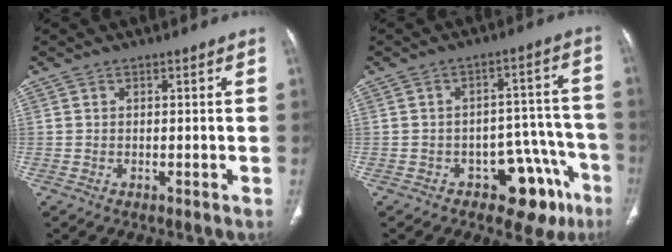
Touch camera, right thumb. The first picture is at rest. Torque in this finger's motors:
{"motor_torque": [2.52, 2.49, 0.72, -0.52, 0.00]}